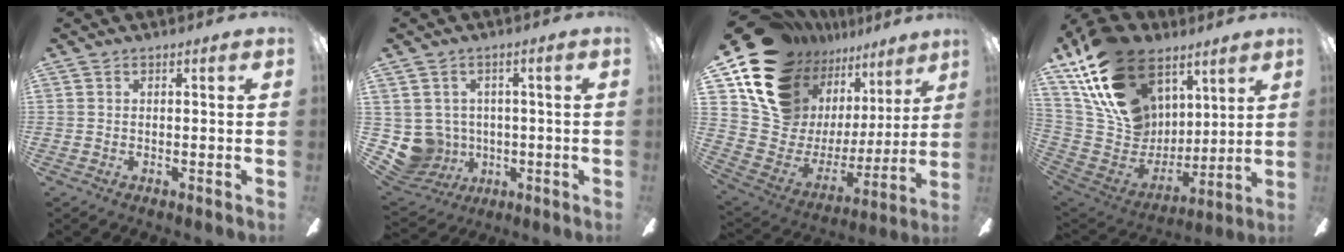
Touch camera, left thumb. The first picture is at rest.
{"total": 7.4, "force": [0.2, 7.3, 0.7], "torque": [-0.059, -0.011, 0.012]}
{"total": 17.8, "force": [13.6, 10.1, 5.5], "torque": [-0.120, -0.111, 0.270]}
{"total": 25.0, "force": [13.4, 17.1, 12.4], "torque": [-0.250, -0.060, 0.264]}